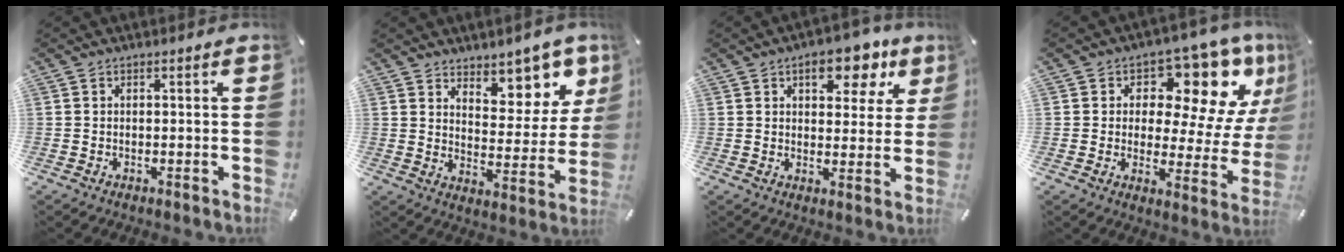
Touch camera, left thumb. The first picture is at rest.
{"total": 10.3, "force": [8.5, 5.1, 2.8], "torque": [-0.017, -0.087, 0.152]}
{"total": 10.1, "force": [5.7, 5.6, 6.2], "torque": [-0.068, -0.024, 0.091]}
{"total": 14.0, "force": [8.8, 7.2, 8.1], "torque": [-0.105, -0.082, 0.146]}